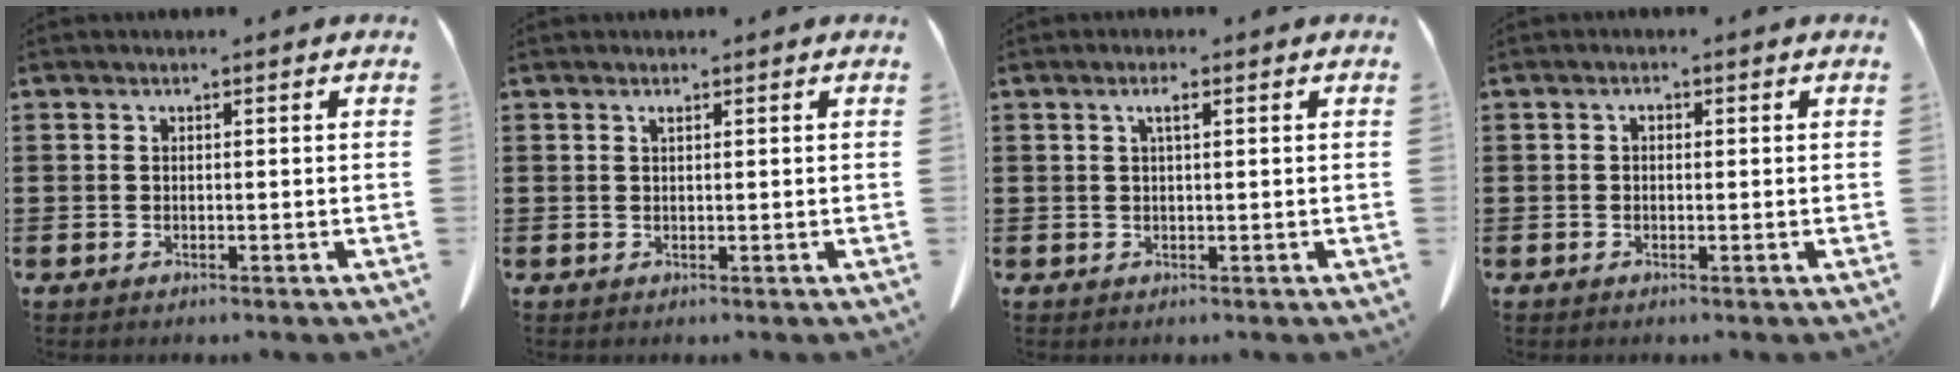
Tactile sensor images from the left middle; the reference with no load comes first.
{"total": 0.7, "force": [0.5, 0.1, 0.5], "torque": [-0.011, 0.000, 0.010]}
{"total": 1.8, "force": [0.6, 0.3, 1.6], "torque": [-0.033, 0.003, 0.010]}
{"total": 0.9, "force": [0.1, 0.6, 0.7], "torque": [-0.016, 0.004, 0.001]}